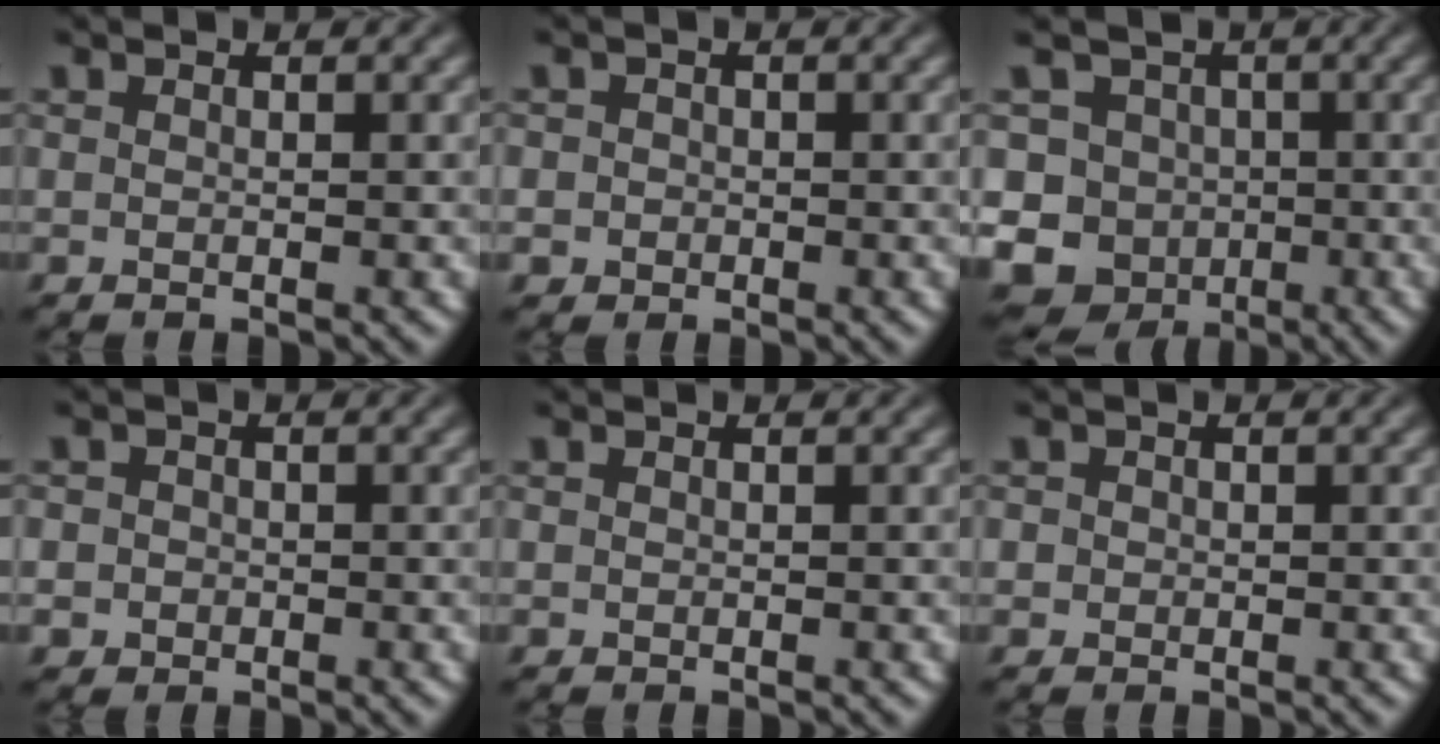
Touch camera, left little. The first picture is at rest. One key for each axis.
{"total": 1.3, "fx": 0.0, "fy": 1.3, "fz": 0.3, "tx": 0.013, "ty": -0.001, "tz": -0.008}
{"total": 10.1, "fx": -1.9, "fy": 9.2, "fz": 3.6, "tx": -0.066, "ty": 0.000, "tz": -0.058}
{"total": 1.8, "fx": 0.1, "fy": 1.7, "fz": 0.5, "tx": 0.014, "ty": 0.004, "tz": -0.009}
{"total": 0.0}
{"total": 0.8, "fx": 0.1, "fy": 0.8, "fz": 0.2, "tx": 0.005, "ty": -0.002, "tz": -0.001}